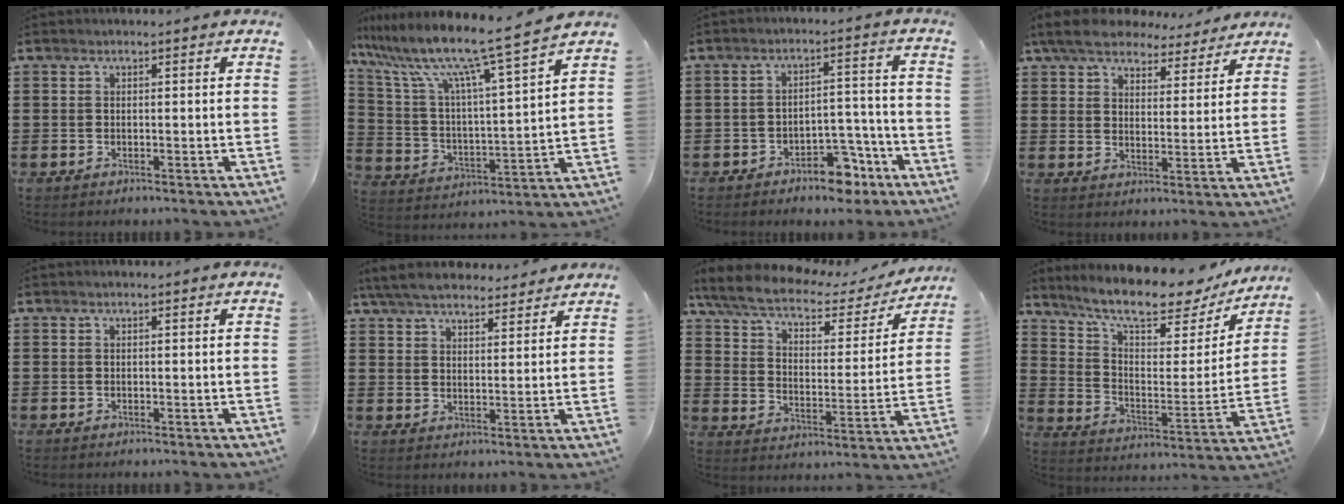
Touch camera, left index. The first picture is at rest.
{"total": 10.5, "force": [8.7, -0.4, 5.8], "torque": [-0.150, -0.062, 0.138]}
{"total": 6.2, "force": [-4.8, 2.7, 2.8], "torque": [-0.040, 0.020, -0.089]}
{"total": 6.8, "force": [6.2, 1.8, 2.2], "torque": [-0.062, -0.025, 0.109]}
{"total": 0.0}
{"total": 6.0, "force": [5.5, 1.2, 1.9], "torque": [-0.057, -0.016, 0.102]}
{"total": 7.0, "force": [5.5, 2.2, 3.8], "torque": [-0.098, -0.028, 0.091]}
{"total": 10.7, "force": [9.0, 1.6, 5.6], "torque": [-0.127, -0.056, 0.150]}